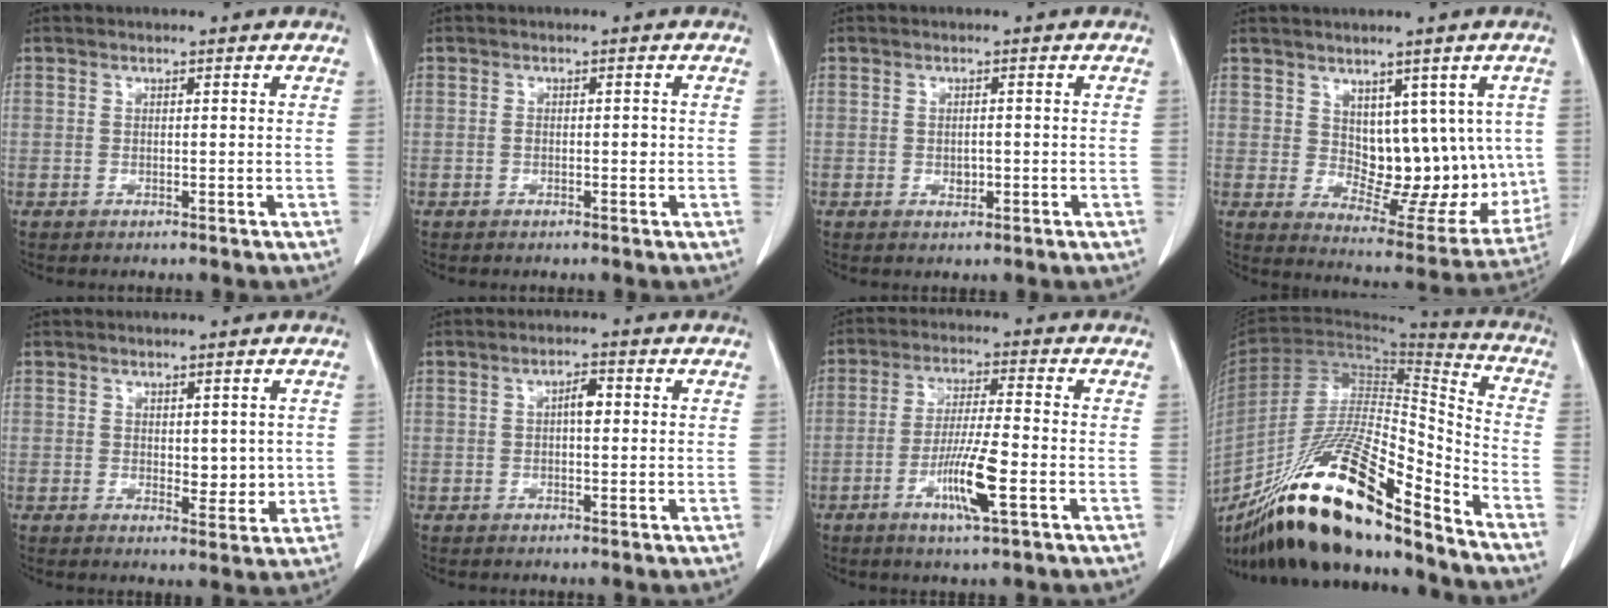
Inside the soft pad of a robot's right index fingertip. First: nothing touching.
{"total": 1.3, "force": [-0.2, 0.6, 1.1], "torque": [-0.018, 0.001, -0.001]}
{"total": 1.4, "force": [-0.3, 0.8, 1.1], "torque": [-0.018, -0.001, 0.000]}
{"total": 12.5, "force": [2.2, 7.0, 10.2], "torque": [-0.114, 0.001, 0.052]}
{"total": 3.6, "force": [0.5, 1.9, 3.0], "torque": [-0.036, -0.010, 0.013]}
{"total": 2.5, "force": [0.3, 0.9, 2.3], "torque": [-0.037, 0.005, 0.002]}
{"total": 8.6, "force": [-3.2, 0.3, 8.0], "torque": [-0.153, -0.012, -0.060]}
{"total": 25.0, "force": [-18.0, 3.6, 17.0], "torque": [-0.304, -0.021, -0.323]}